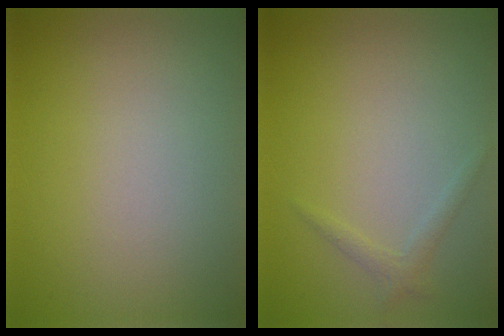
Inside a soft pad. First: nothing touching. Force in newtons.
{"total": 1.1, "press": 1.1, "slide": 0.1}